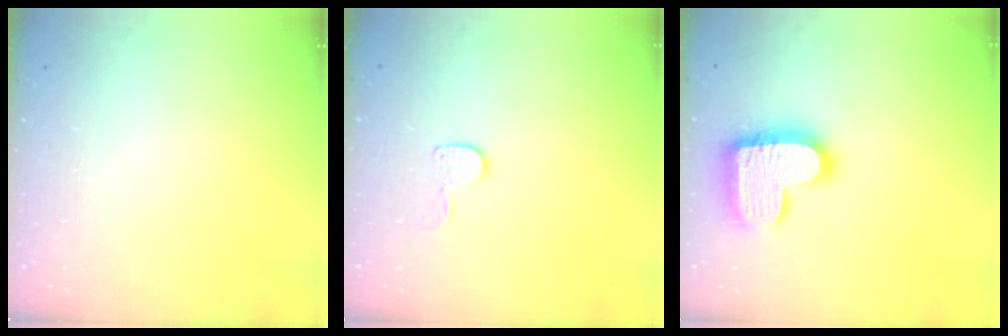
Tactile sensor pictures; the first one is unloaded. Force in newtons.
{"total": 6.4, "press": 6.4, "slide": 0.4}
{"total": 20.1, "press": 20.1, "slide": 1.3}